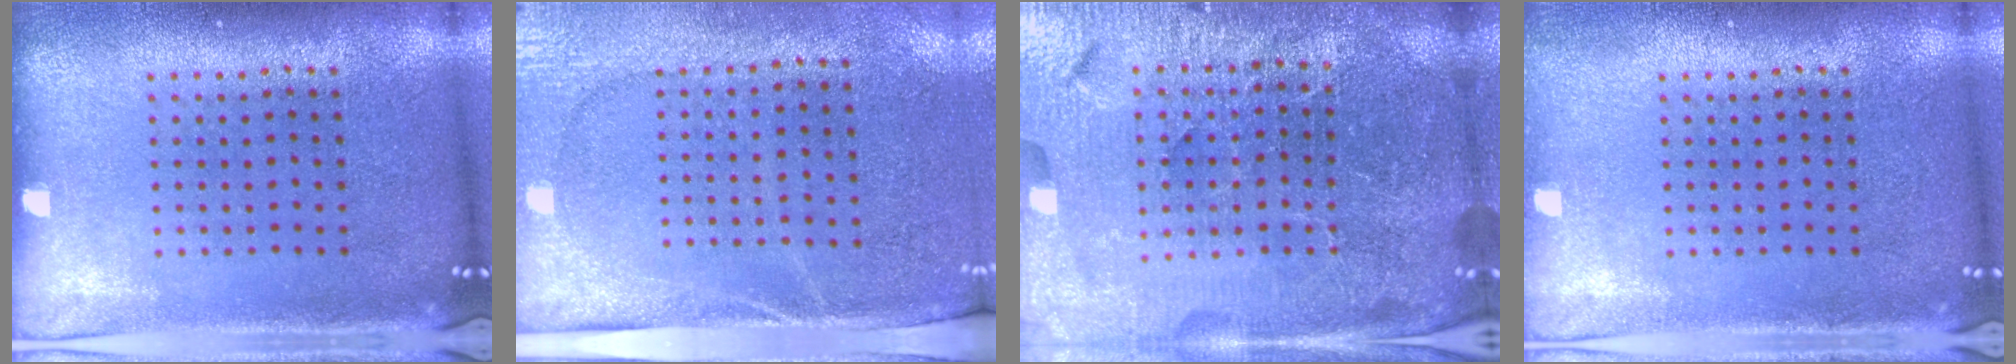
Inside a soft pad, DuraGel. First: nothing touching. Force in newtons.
{"total": 2.7, "press": 2.2, "slide": 1.5}
{"total": 5.8, "press": 5.3, "slide": 2.5}
{"total": 0.7, "press": 0.7, "slide": 0.1}